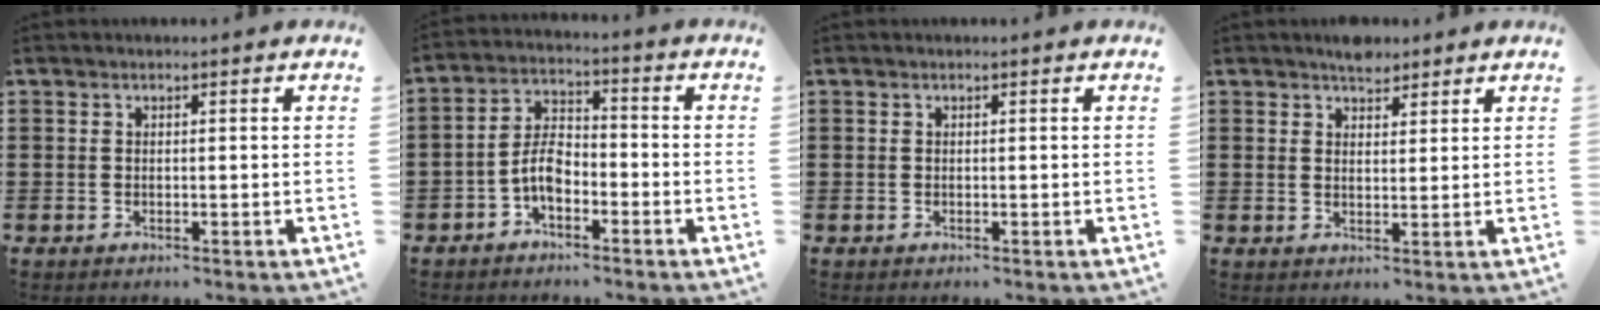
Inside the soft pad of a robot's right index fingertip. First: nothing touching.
{"total": 5.5, "force": [-2.5, 2.8, 4.0], "torque": [-0.092, 0.006, -0.052]}
{"total": 0.0}
{"total": 2.8, "force": [2.5, 1.1, 0.7], "torque": [-0.019, 0.005, 0.048]}